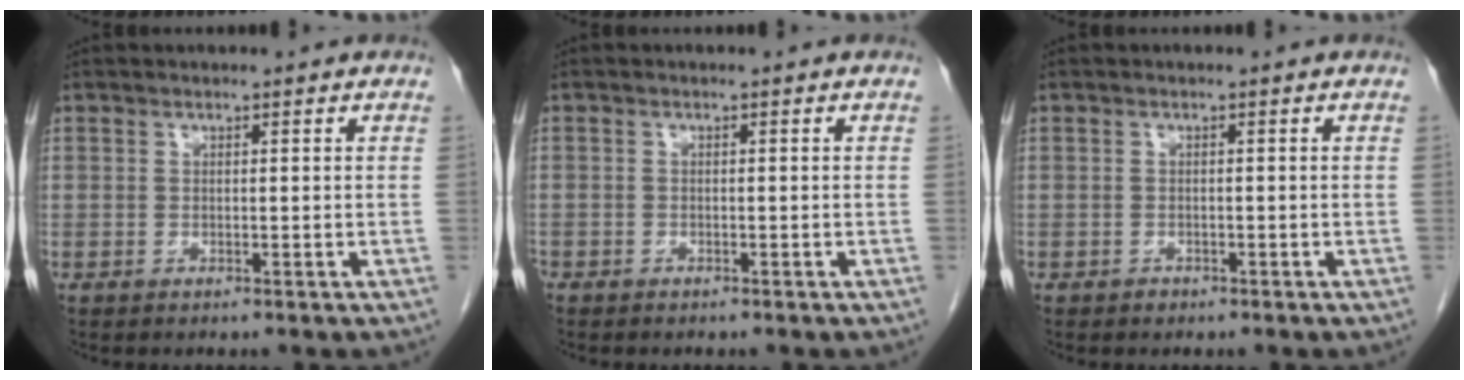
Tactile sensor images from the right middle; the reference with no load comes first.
{"total": 0.6, "force": [-0.5, 0.3, 0.1], "torque": [-0.005, 0.001, -0.011]}
{"total": 0.6, "force": [-0.5, 0.4, 0.1], "torque": [-0.003, 0.001, -0.008]}